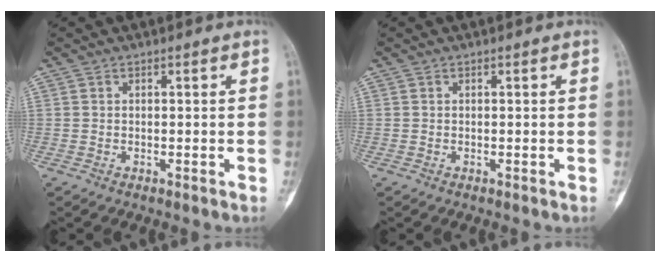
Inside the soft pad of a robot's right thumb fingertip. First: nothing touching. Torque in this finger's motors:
{"motor_torque": [-0.01, -0.01, 0.05, 0.05, 0.01]}